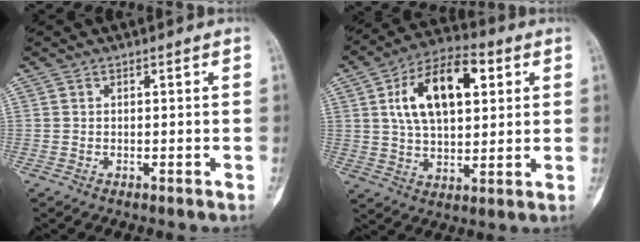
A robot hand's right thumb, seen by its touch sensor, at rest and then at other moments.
{"total": 16.3, "force": [4.8, 8.8, 12.9], "torque": [-0.204, 0.007, 0.080]}